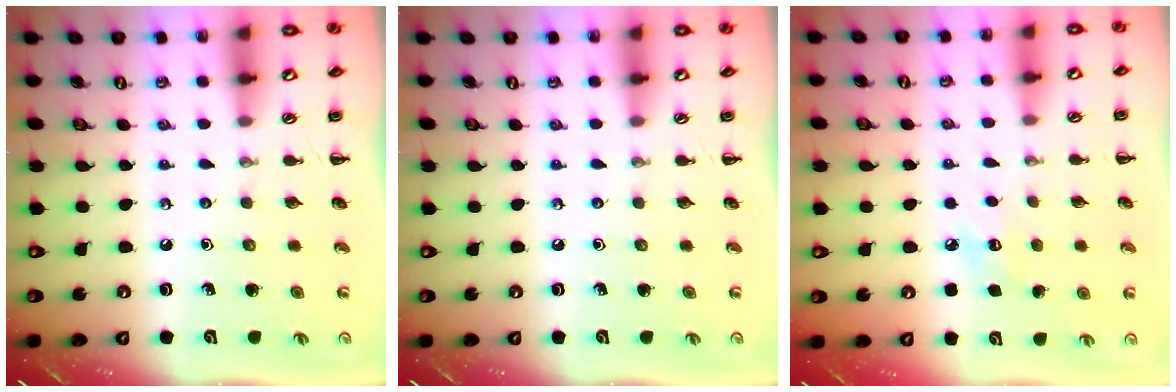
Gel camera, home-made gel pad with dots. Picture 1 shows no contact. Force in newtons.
{"total": 0.0}
{"total": 6.8, "press": 6.6, "slide": 1.8}